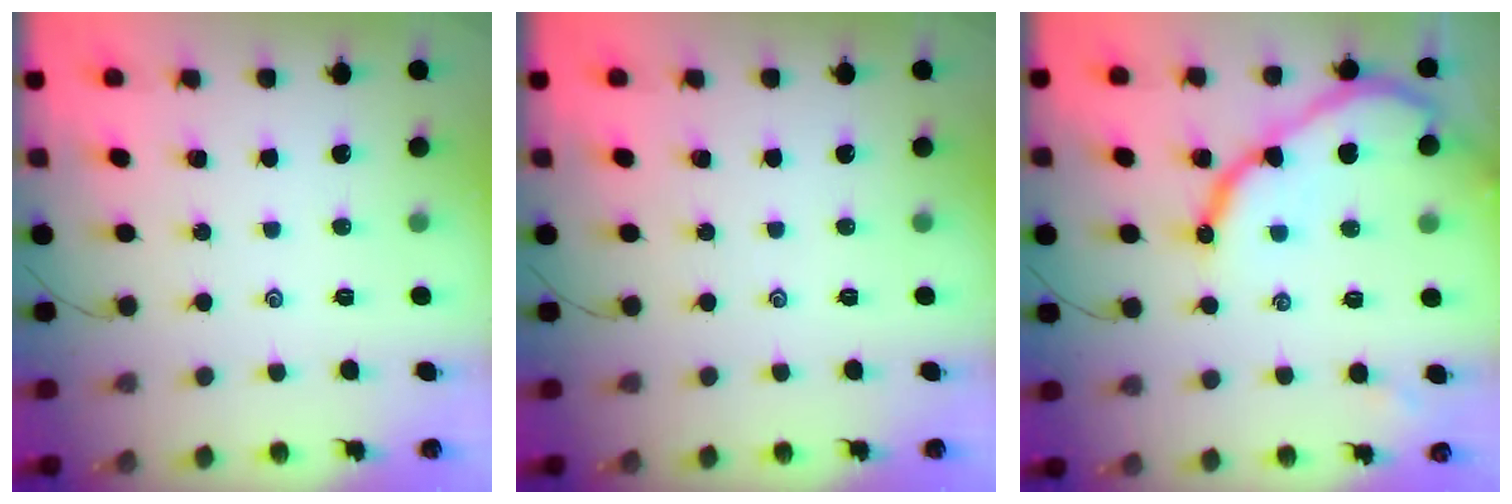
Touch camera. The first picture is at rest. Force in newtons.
{"total": 0.0}
{"total": 12.6, "press": 12.6, "slide": 1.2}